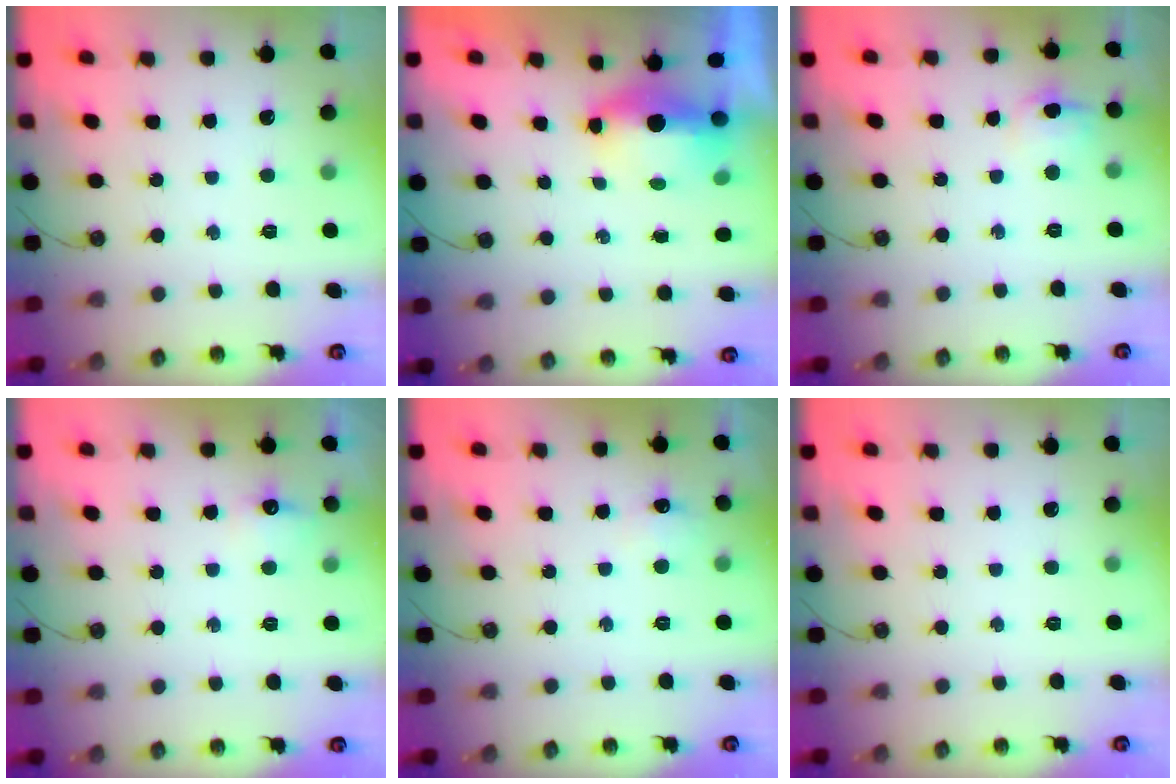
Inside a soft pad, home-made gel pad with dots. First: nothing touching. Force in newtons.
{"total": 5.7, "press": 5.5, "slide": 1.5}
{"total": 5.3, "press": 5.1, "slide": 1.5}
{"total": 5.9, "press": 5.8, "slide": 0.9}
{"total": 5.6, "press": 5.5, "slide": 0.7}
{"total": 0.0}